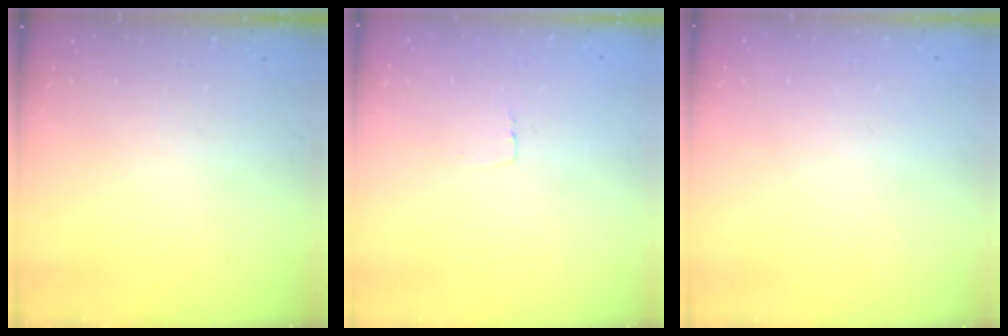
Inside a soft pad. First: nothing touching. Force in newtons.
{"total": 2.3, "press": 2.3, "slide": 0.1}
{"total": 0.0}